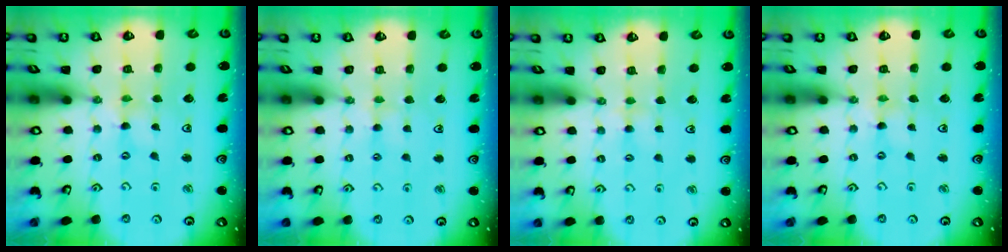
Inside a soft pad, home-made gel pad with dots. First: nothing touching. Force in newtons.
{"total": 3.1, "press": 3.0, "slide": 0.5}
{"total": 2.8, "press": 2.7, "slide": 0.5}
{"total": 0.0}